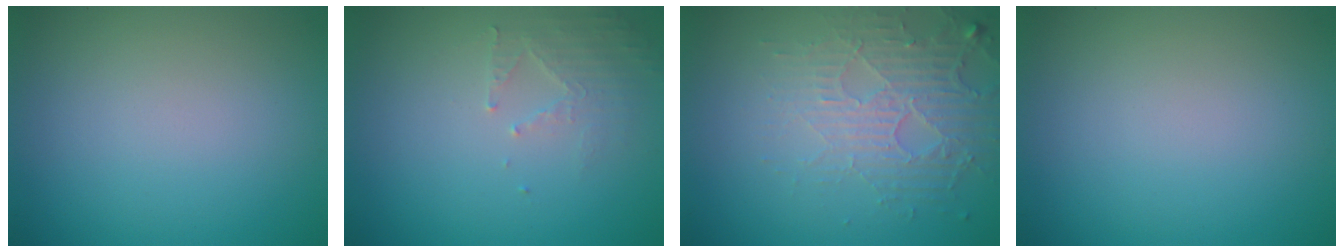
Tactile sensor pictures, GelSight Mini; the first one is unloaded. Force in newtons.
{"total": 2.0, "press": 1.9, "slide": 0.3}
{"total": 5.1, "press": 3.4, "slide": 3.8}
{"total": 0.0}